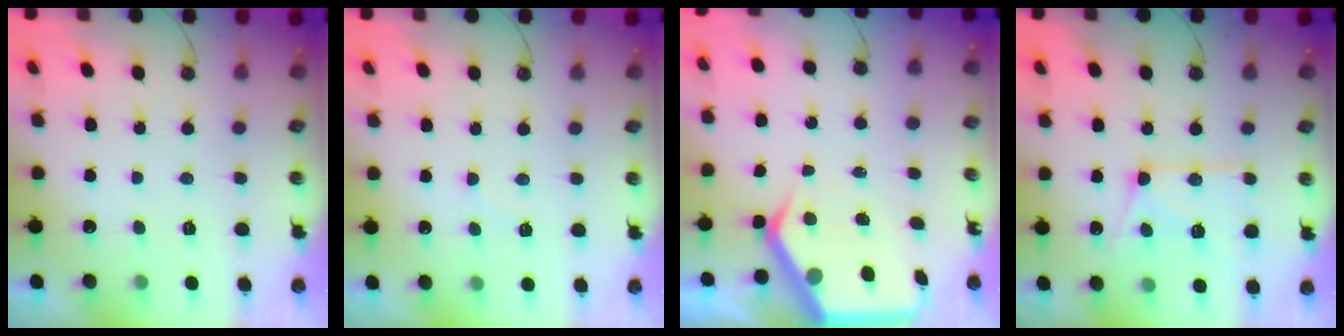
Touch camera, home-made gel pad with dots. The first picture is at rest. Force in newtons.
{"total": 7.3, "press": 7.3, "slide": 0.5}
{"total": 7.5, "press": 7.5, "slide": 0.5}
{"total": 13.1, "press": 13.0, "slide": 1.3}